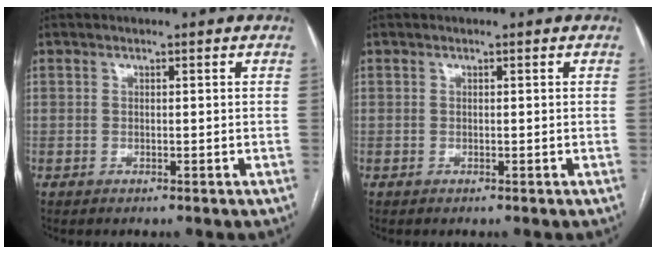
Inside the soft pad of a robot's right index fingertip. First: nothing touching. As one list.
[{"total": 0.0}]